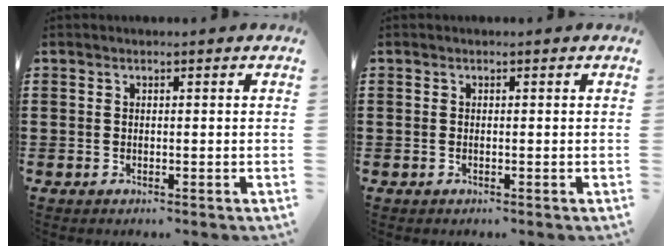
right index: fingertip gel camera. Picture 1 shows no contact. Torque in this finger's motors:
{"motor_torque": [2.14, 0.00, 0.09, -0.01]}